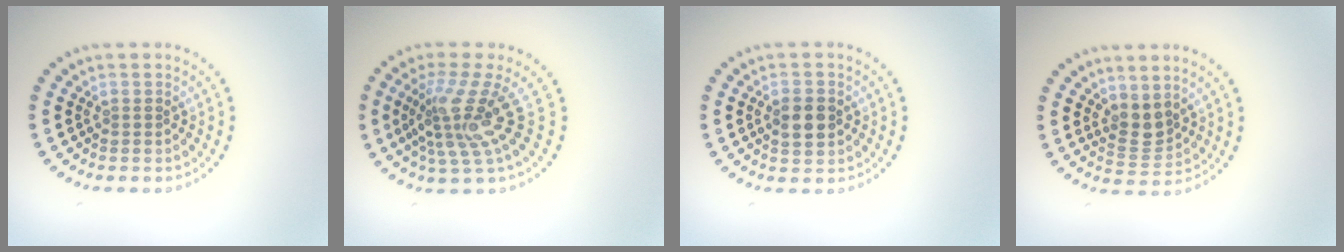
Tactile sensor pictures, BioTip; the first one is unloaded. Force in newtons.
{"total": 4.4, "press": 2.9, "slide": 3.4}
{"total": 2.7, "press": 2.7, "slide": 0.0}
{"total": 2.3, "press": 1.9, "slide": 1.3}